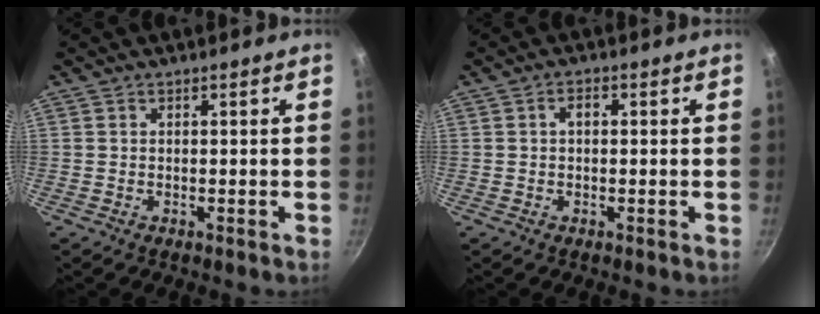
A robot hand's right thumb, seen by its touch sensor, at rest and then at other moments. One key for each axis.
{"total": 2.0, "fx": 0.2, "fy": 1.2, "fz": 1.6, "tx": -0.022, "ty": 0.011, "tz": 0.000}